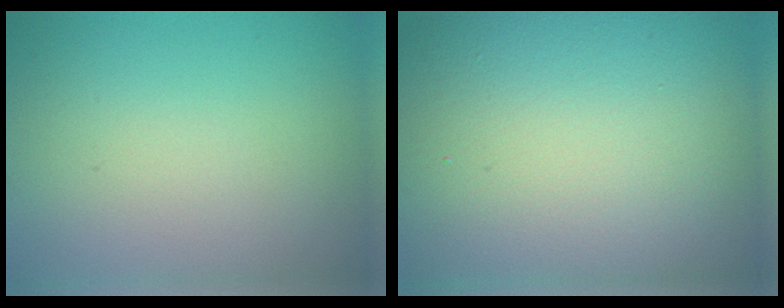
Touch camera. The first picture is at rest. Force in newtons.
{"total": 19.4, "press": 19.4, "slide": 0.9}